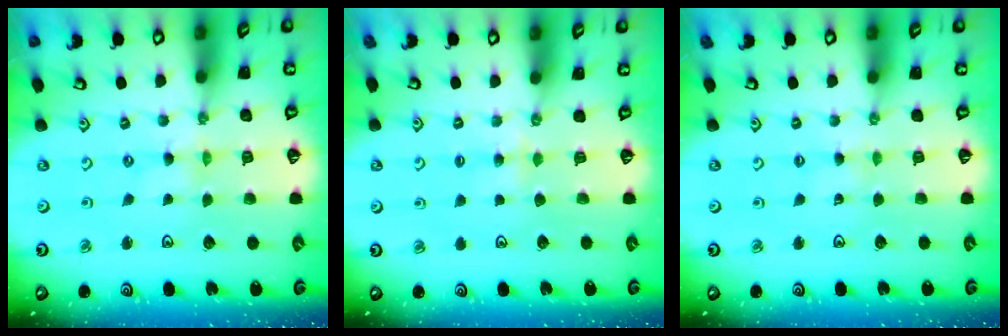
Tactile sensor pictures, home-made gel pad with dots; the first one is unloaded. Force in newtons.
{"total": 4.6, "press": 4.6, "slide": 0.4}
{"total": 1.5, "press": 1.5, "slide": 0.3}